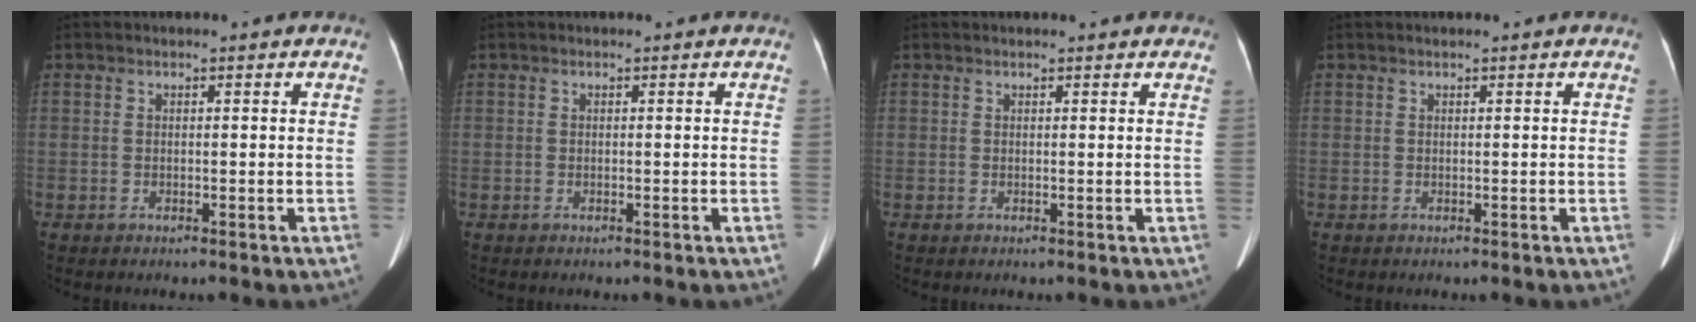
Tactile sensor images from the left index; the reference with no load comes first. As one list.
[{"total": 0.0}, {"total": 3.8, "force": [3.3, 0.9, 1.4], "torque": [-0.017, 0.020, 0.029]}, {"total": 0.0}]